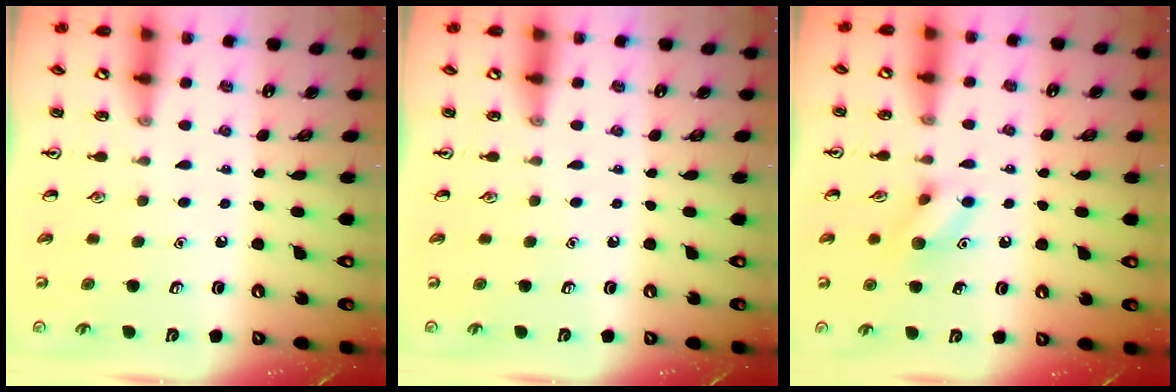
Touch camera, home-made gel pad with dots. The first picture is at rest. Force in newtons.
{"total": 0.0}
{"total": 8.9, "press": 8.9, "slide": 0.6}